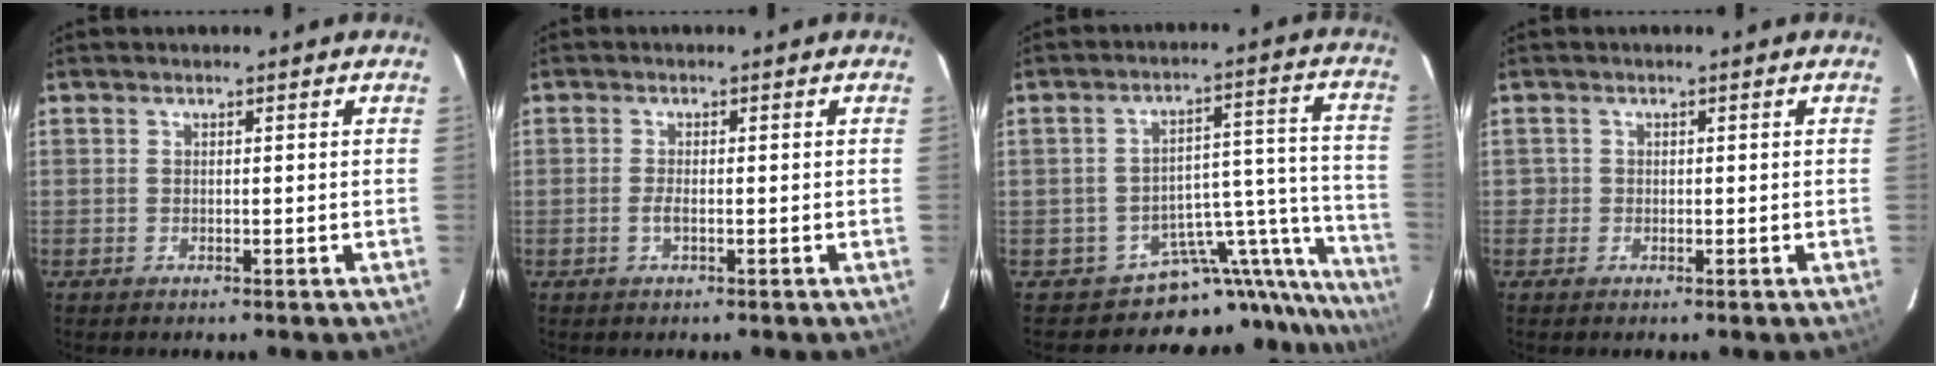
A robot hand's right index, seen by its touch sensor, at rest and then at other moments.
{"total": 1.5, "force": [-0.5, 0.3, 1.4], "torque": [-0.029, -0.001, -0.010]}
{"total": 16.6, "force": [-15.6, 5.5, 1.9], "torque": [0.016, 0.066, -0.228]}
{"total": 1.2, "force": [-0.3, 1.1, -0.1], "torque": [0.002, 0.001, -0.006]}